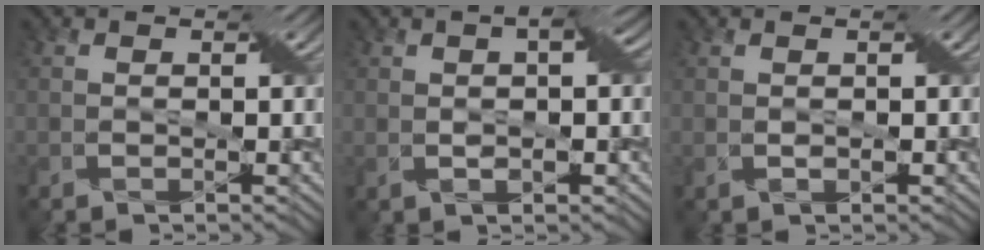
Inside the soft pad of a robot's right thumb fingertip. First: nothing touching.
{"total": 3.5, "force": [0.4, 1.3, 3.2], "torque": [-0.059, 0.008, 0.009]}
{"total": 0.9, "force": [0.2, 0.4, 0.7], "torque": [-0.016, 0.003, 0.006]}